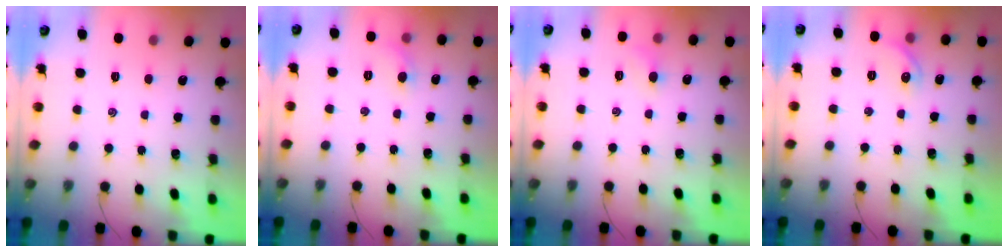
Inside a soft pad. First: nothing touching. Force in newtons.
{"total": 5.0, "press": 4.7, "slide": 1.6}
{"total": 5.1, "press": 4.8, "slide": 1.6}
{"total": 6.1, "press": 6.0, "slide": 1.0}